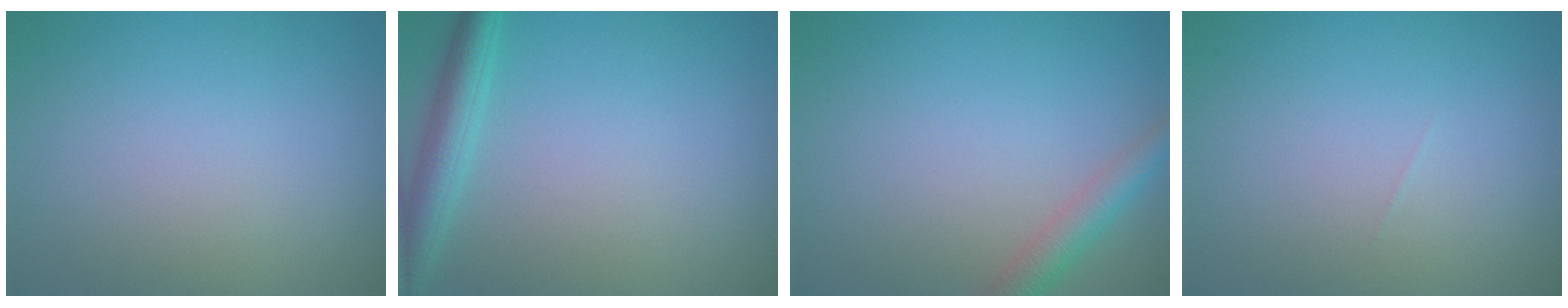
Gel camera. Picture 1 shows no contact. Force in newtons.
{"total": 3.3, "press": 3.3, "slide": 0.1}
{"total": 2.7, "press": 2.7, "slide": 0.1}
{"total": 0.0}